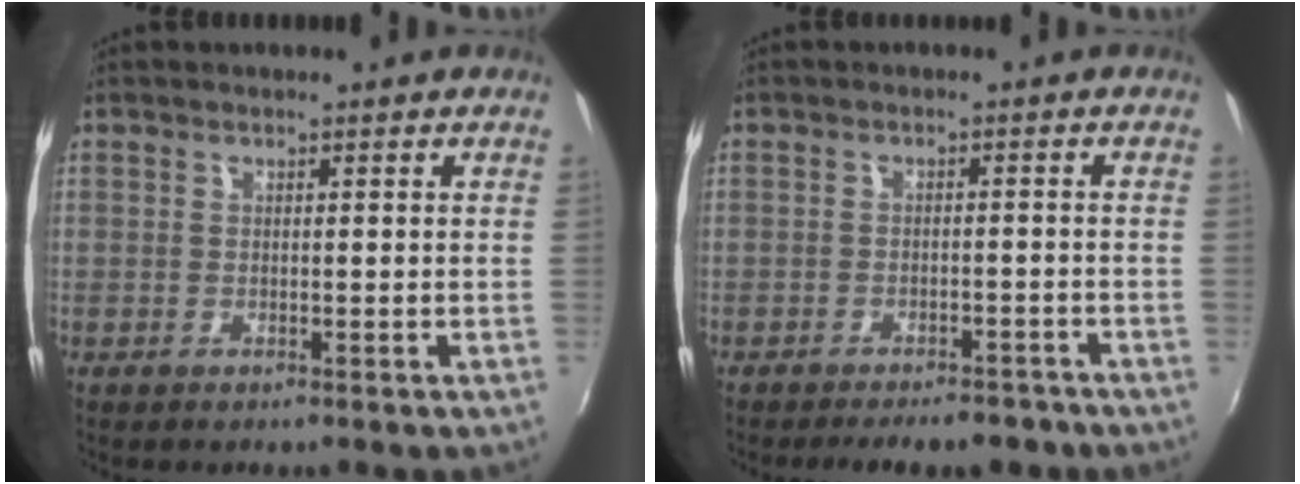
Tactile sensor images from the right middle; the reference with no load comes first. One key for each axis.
{"total": 8.7, "fx": -7.2, "fy": 3.2, "fz": 3.8, "tx": -0.086, "ty": -0.007, "tz": -0.093}